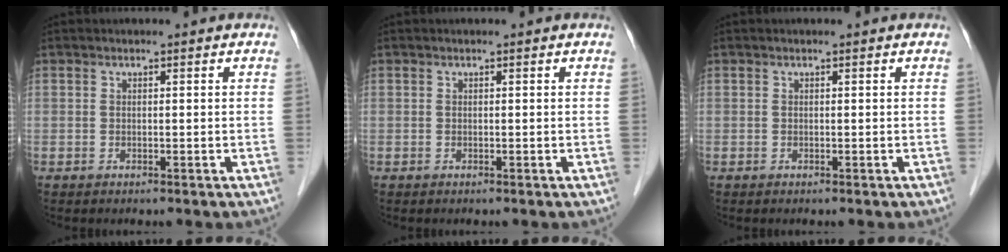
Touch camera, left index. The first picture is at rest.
{"total": 0.0}
{"total": 0.0}